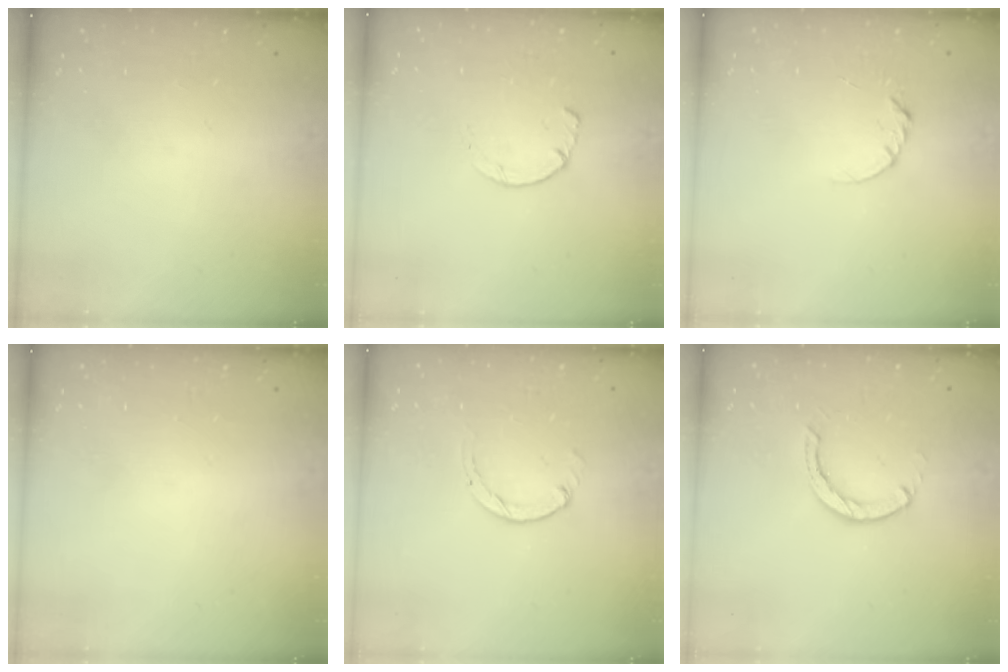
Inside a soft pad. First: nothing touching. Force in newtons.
{"total": 1.4, "press": 1.4, "slide": 0.3}
{"total": 3.4, "press": 3.4, "slide": 0.4}
{"total": 2.7, "press": 2.7, "slide": 0.2}
{"total": 0.0}
{"total": 3.2, "press": 3.1, "slide": 0.5}